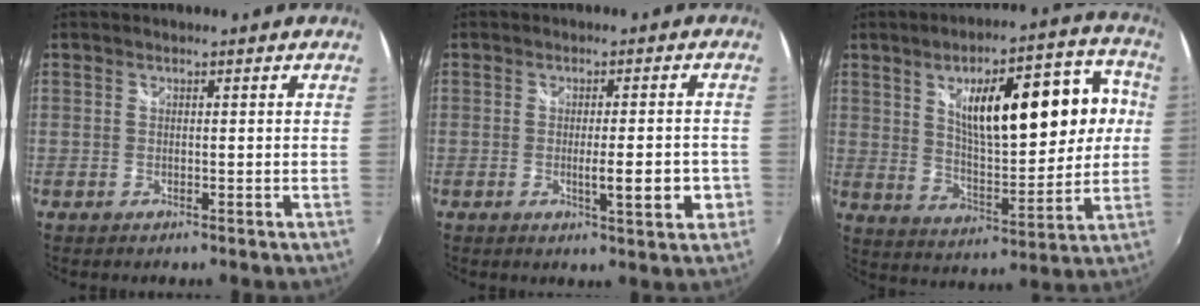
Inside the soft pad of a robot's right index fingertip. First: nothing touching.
{"total": 6.9, "force": [-2.1, 1.3, 6.5], "torque": [-0.100, -0.016, -0.027]}
{"total": 18.5, "force": [4.6, 5.5, 17.1], "torque": [-0.257, 0.016, 0.088]}